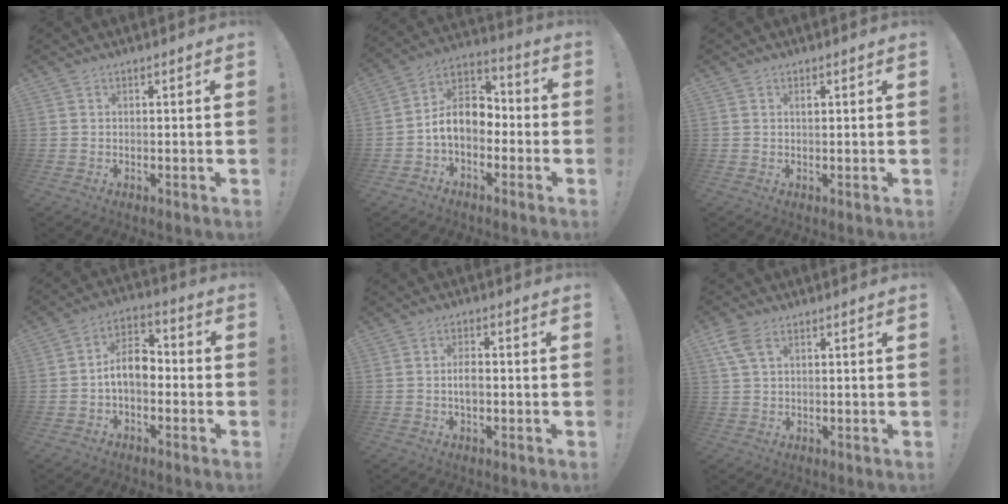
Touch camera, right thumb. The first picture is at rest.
{"total": 11.9, "force": [-1.5, 8.6, 8.0], "torque": [-0.132, 0.016, -0.022]}
{"total": 0.7, "force": [0.3, 0.4, 0.6], "torque": [0.003, -0.004, 0.002]}
{"total": 10.0, "force": [-1.7, 6.3, 7.6], "torque": [-0.141, 0.019, -0.029]}
{"total": 3.5, "force": [-0.6, 1.8, 2.9], "torque": [-0.054, 0.001, -0.015]}
{"total": 6.3, "force": [2.9, 3.8, 4.0], "torque": [-0.080, -0.004, 0.058]}